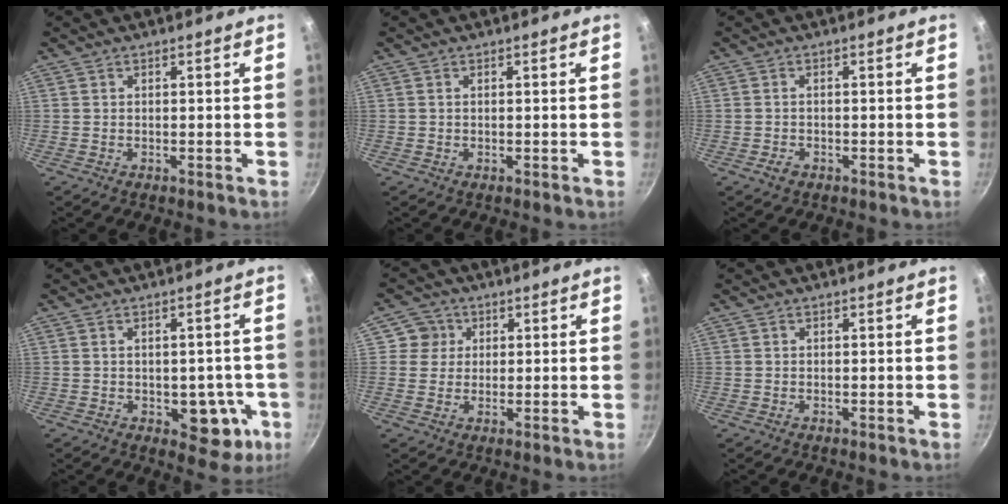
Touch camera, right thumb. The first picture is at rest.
{"total": 0.0}
{"total": 1.6, "force": [-1.0, 1.1, 0.7], "torque": [-0.012, 0.004, -0.016]}
{"total": 8.9, "force": [-2.2, 5.3, 6.7], "torque": [-0.043, 0.006, -0.020]}
{"total": 4.4, "force": [1.2, 4.3, 0.3], "torque": [0.038, 0.003, 0.011]}
{"total": 0.0}